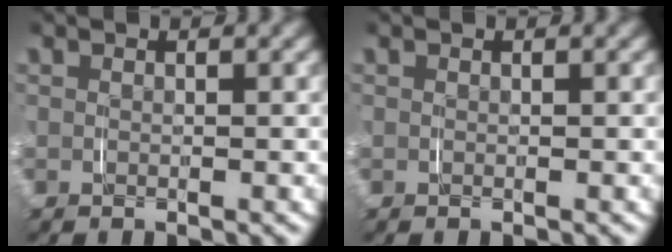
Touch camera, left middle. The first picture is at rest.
{"total": 0.0}